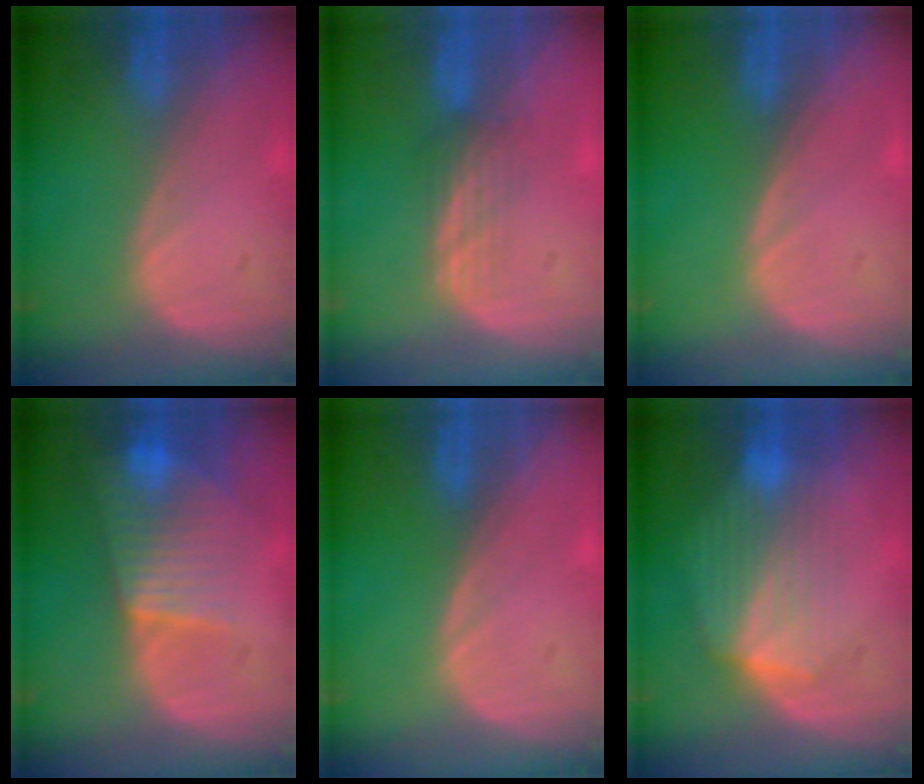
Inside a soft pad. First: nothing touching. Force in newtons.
{"total": 2.9, "press": 2.6, "slide": 1.3}
{"total": 0.0}
{"total": 7.8, "press": 7.1, "slide": 3.2}
{"total": 0.0}
{"total": 7.3, "press": 6.9, "slide": 2.3}